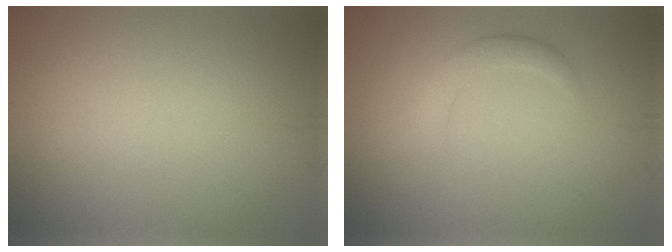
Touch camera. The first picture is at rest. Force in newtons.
{"total": 2.0, "press": 1.9, "slide": 0.2}